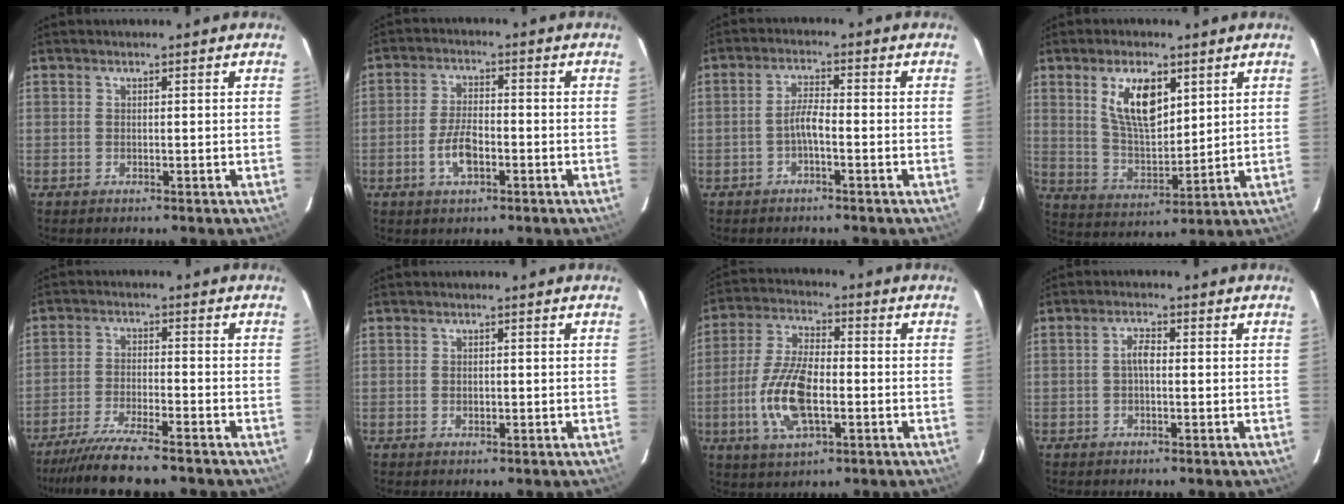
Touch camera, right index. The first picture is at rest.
{"total": 6.0, "force": [-2.4, 2.7, 4.7], "torque": [-0.099, 0.003, -0.042]}
{"total": 3.1, "force": [-1.5, 0.6, 2.6], "torque": [-0.056, 0.009, -0.031]}
{"total": 11.1, "force": [5.0, 5.1, 8.6], "torque": [-0.156, 0.004, 0.103]}
{"total": 11.2, "force": [-9.7, 1.0, 5.6], "torque": [-0.131, -0.026, -0.167]}
{"total": 0.9, "force": [0.0, 0.8, 0.3], "torque": [-0.002, 0.001, 0.000]}
{"total": 12.8, "force": [-3.1, 5.6, 11.1], "torque": [-0.235, 0.000, -0.057]}
{"total": 2.4, "force": [-0.2, 1.0, 2.2], "torque": [-0.043, 0.008, -0.003]}